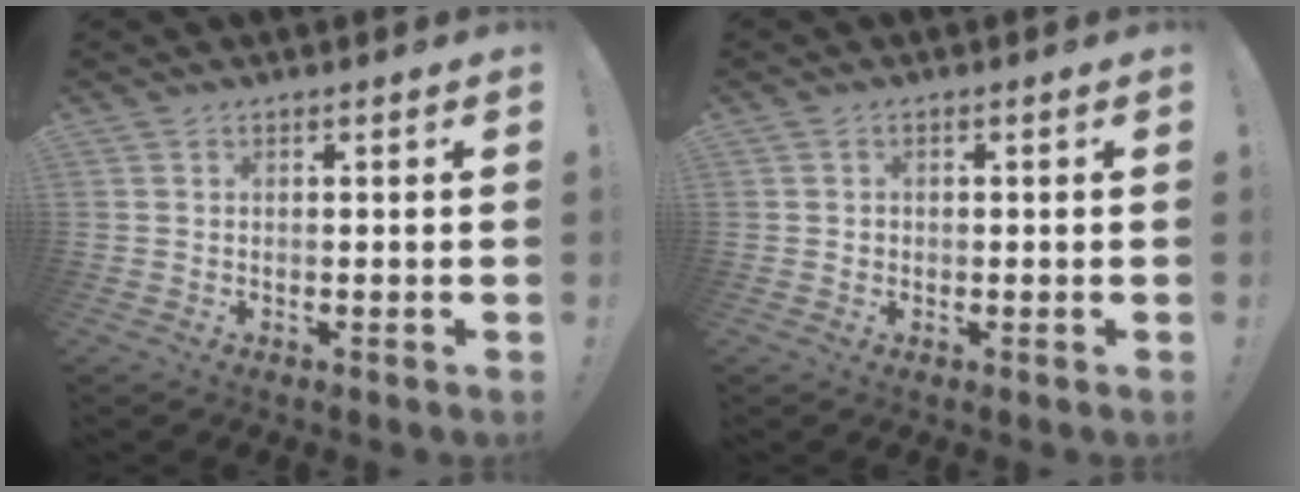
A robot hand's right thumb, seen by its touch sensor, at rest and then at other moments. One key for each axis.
{"total": 1.1, "fx": 0.1, "fy": 1.1, "fz": 0.3, "tx": -0.004, "ty": 0.005, "tz": 0.001}